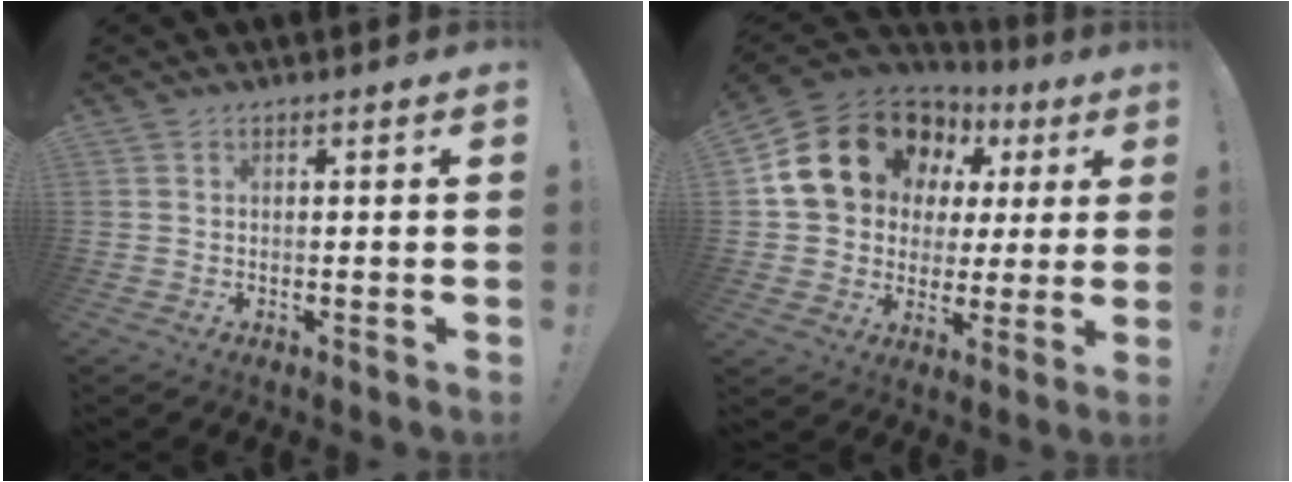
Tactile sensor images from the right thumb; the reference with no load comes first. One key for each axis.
{"total": 19.9, "fx": 9.6, "fy": 14.3, "fz": 10.1, "tx": -0.156, "ty": -0.045, "tz": 0.200}